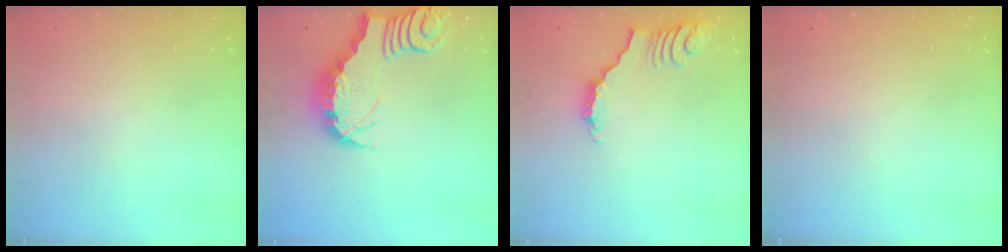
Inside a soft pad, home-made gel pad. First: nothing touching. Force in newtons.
{"total": 3.1, "press": 3.1, "slide": 0.5}
{"total": 3.5, "press": 3.4, "slide": 0.7}
{"total": 1.9, "press": 1.7, "slide": 0.8}